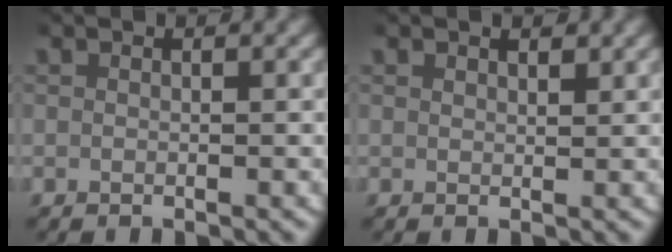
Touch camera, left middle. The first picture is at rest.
{"total": 1.0, "force": [0.8, 0.3, 0.4], "torque": [-0.001, -0.001, 0.015]}